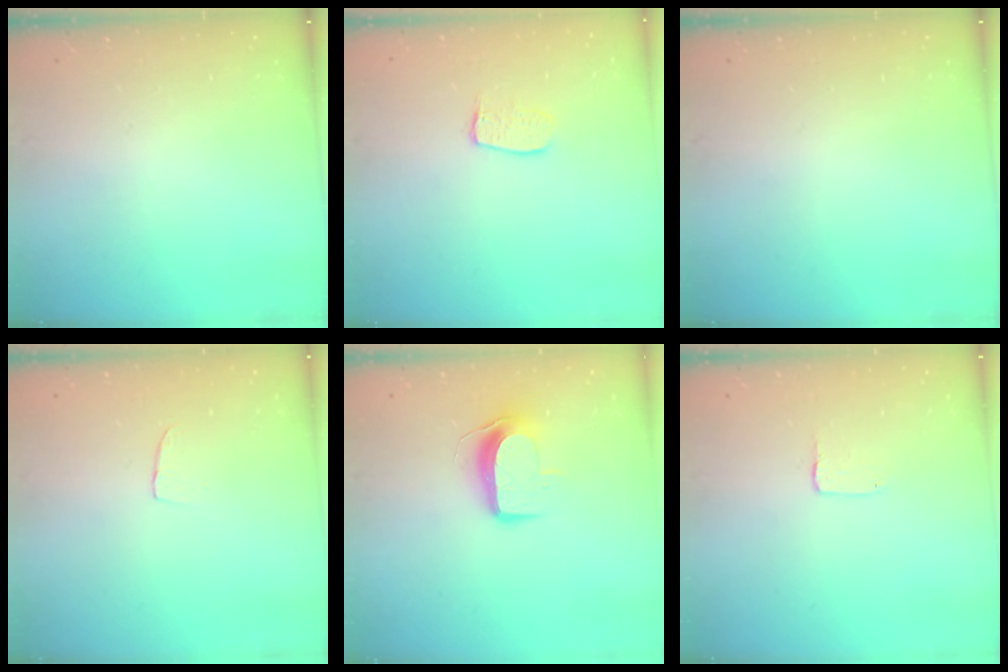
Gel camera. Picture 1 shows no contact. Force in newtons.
{"total": 6.8, "press": 6.8, "slide": 0.3}
{"total": 0.0}
{"total": 3.7, "press": 3.7, "slide": 0.2}
{"total": 8.8, "press": 8.8, "slide": 0.5}
{"total": 2.0, "press": 2.0, "slide": 0.2}